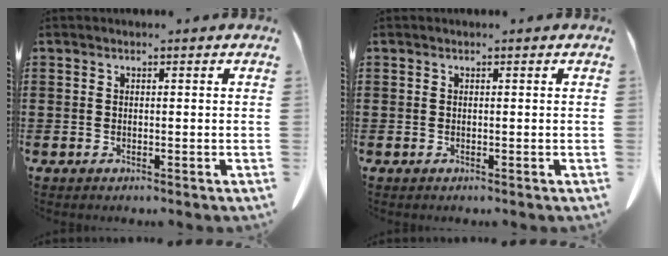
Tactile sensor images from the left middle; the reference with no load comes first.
{"total": 0.0}